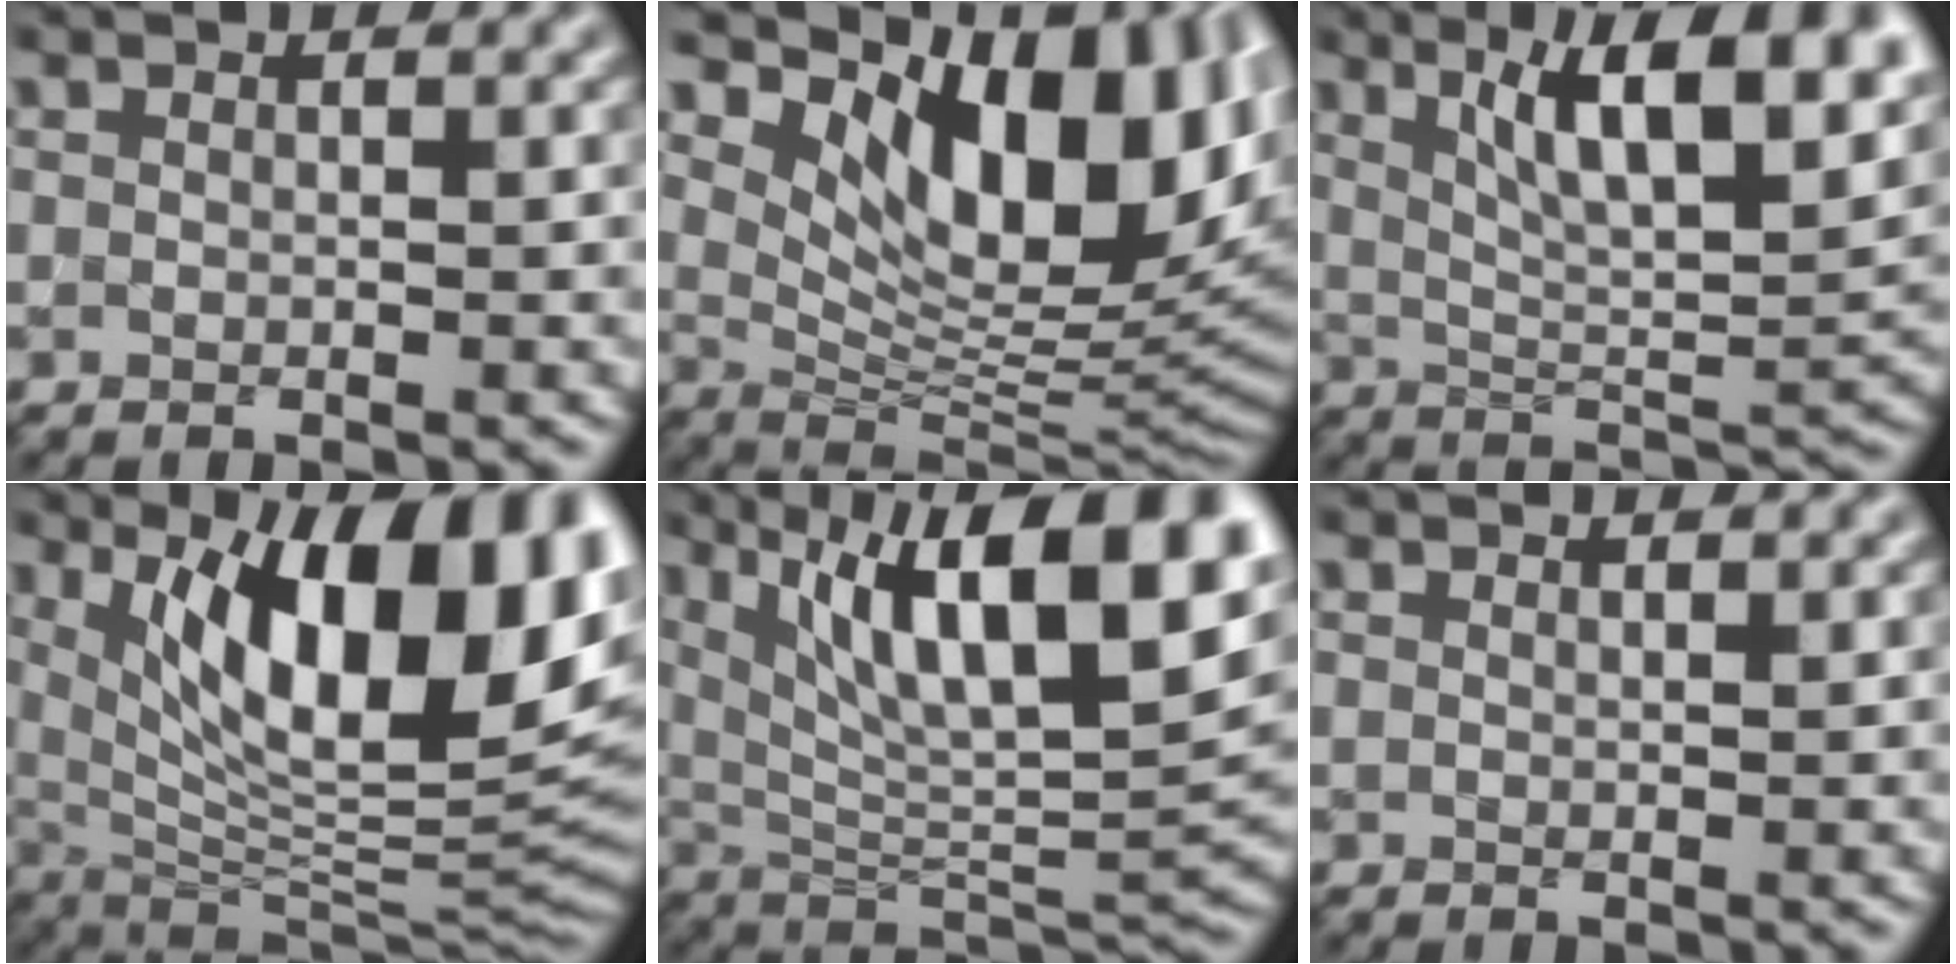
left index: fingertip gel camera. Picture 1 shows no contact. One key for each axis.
{"total": 13.7, "fx": 5.7, "fy": 6.8, "fz": 10.5, "tx": -0.149, "ty": -0.006, "tz": 0.105}
{"total": 12.0, "fx": 5.8, "fy": 3.8, "fz": 9.8, "tx": -0.132, "ty": 0.007, "tz": 0.090}
{"total": 15.1, "fx": 5.3, "fy": 5.6, "fz": 13.1, "tx": -0.170, "ty": -0.005, "tz": 0.081}
{"total": 14.4, "fx": 6.1, "fy": 4.7, "fz": 12.1, "tx": -0.191, "ty": 0.002, "tz": 0.105}
{"total": 0.7, "fx": 0.6, "fy": 0.1, "fz": 0.3, "tx": -0.003, "ty": 0.001, "tz": 0.010}